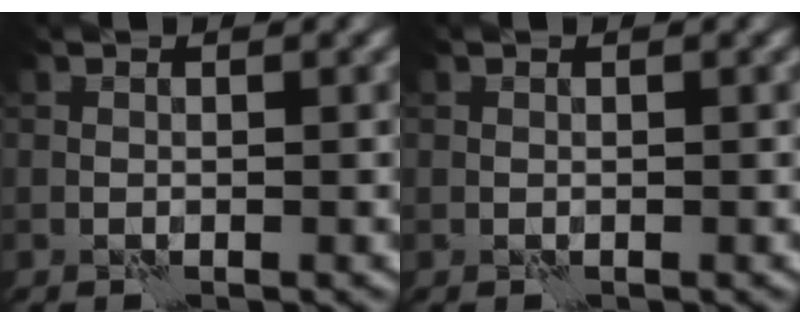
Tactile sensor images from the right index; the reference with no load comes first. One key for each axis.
{"total": 0.0}